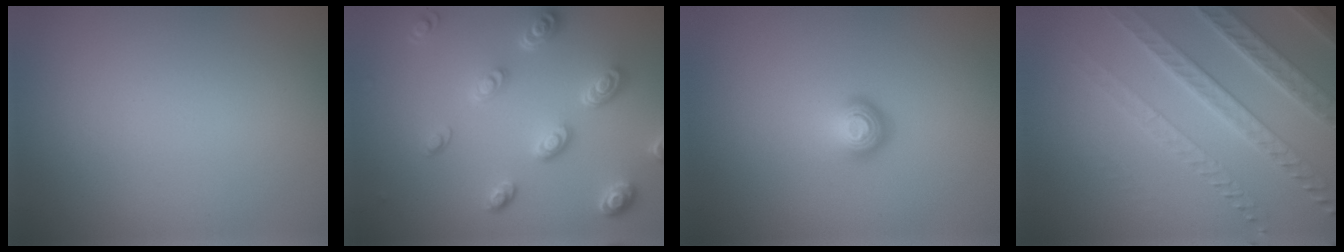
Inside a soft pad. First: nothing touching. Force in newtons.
{"total": 4.9, "press": 3.7, "slide": 3.2}
{"total": 1.8, "press": 1.1, "slide": 1.5}
{"total": 7.0, "press": 5.0, "slide": 5.0}